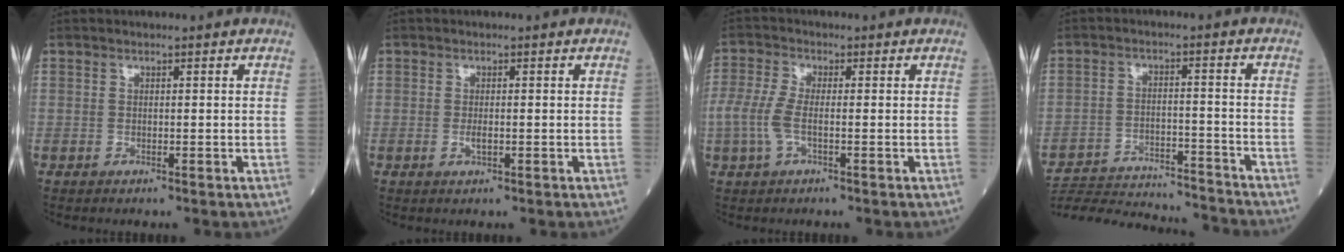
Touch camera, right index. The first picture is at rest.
{"total": 1.3, "force": [-0.3, 0.4, 1.2], "torque": [-0.021, 0.000, -0.006]}
{"total": 4.4, "force": [-1.1, 1.3, 4.0], "torque": [-0.112, 0.001, -0.027]}
{"total": 19.6, "force": [-19.0, 0.9, 5.0], "torque": [-0.111, -0.016, -0.277]}